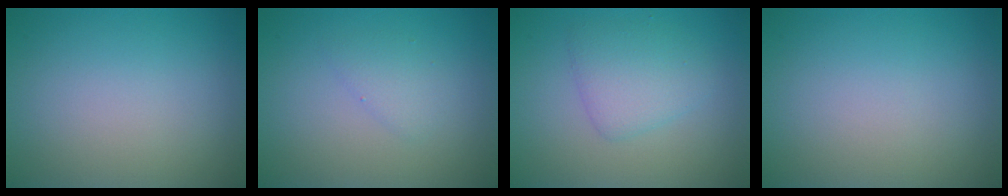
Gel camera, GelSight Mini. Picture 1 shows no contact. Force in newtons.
{"total": 1.4, "press": 1.4, "slide": 0.1}
{"total": 2.9, "press": 2.9, "slide": 0.1}
{"total": 0.0}